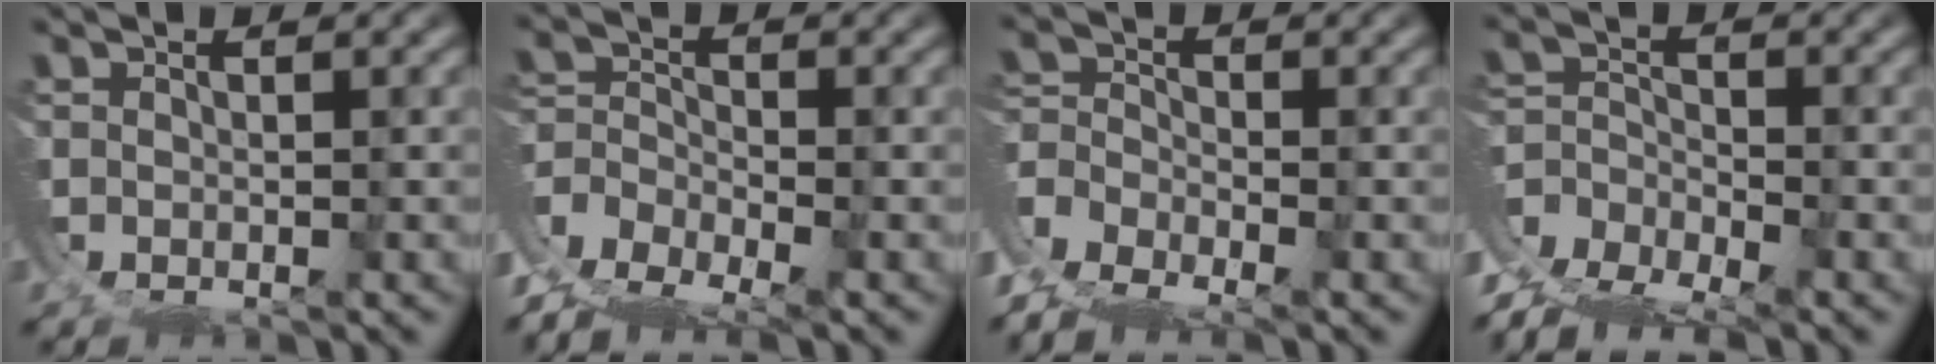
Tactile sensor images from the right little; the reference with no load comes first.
{"total": 9.8, "force": [-3.9, 8.0, 4.1], "torque": [-0.110, -0.042, -0.063]}
{"total": 7.9, "force": [-3.9, 6.0, 3.2], "torque": [-0.095, -0.039, -0.057]}
{"total": 8.6, "force": [-4.6, 6.3, 3.6], "torque": [-0.090, -0.045, -0.068]}